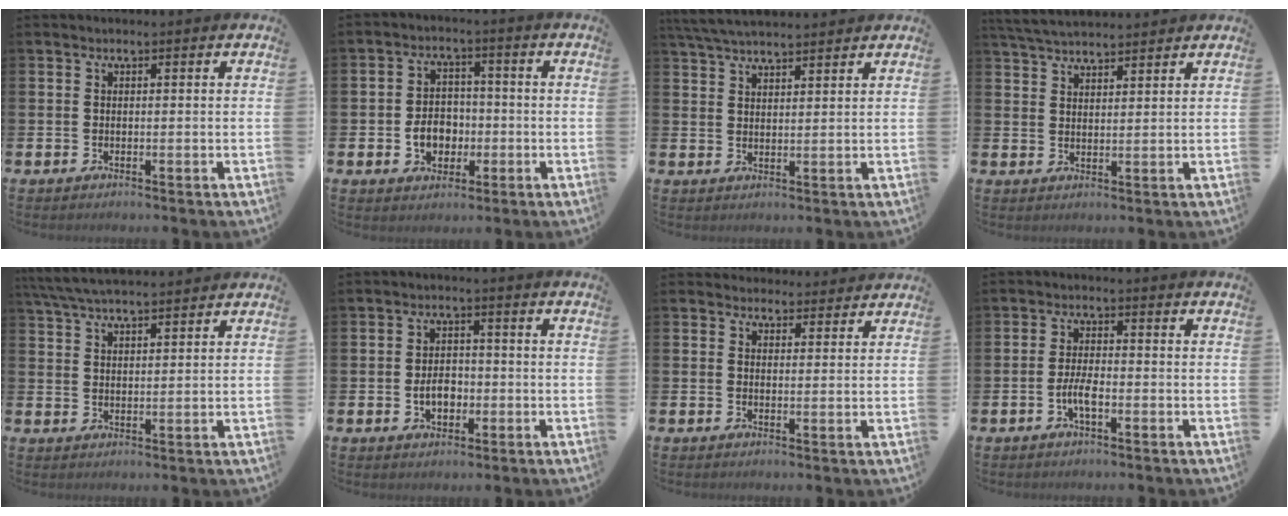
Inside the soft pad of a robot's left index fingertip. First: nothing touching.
{"total": 5.1, "force": [-1.2, 4.1, 2.9], "torque": [-0.041, 0.002, -0.029]}
{"total": 4.7, "force": [4.4, 0.7, 1.4], "torque": [-0.037, -0.012, 0.082]}
{"total": 4.3, "force": [4.2, 0.6, 0.8], "torque": [-0.026, -0.018, 0.076]}
{"total": 5.6, "force": [5.2, 0.6, 1.7], "torque": [-0.047, -0.021, 0.096]}
{"total": 3.8, "force": [-1.0, 2.6, 2.6], "torque": [-0.032, -0.004, -0.024]}
{"total": 3.2, "force": [3.0, 1.1, -0.3], "torque": [0.008, -0.014, 0.053]}
{"total": 3.2, "force": [-1.1, 1.1, 2.8], "torque": [-0.063, 0.004, -0.022]}